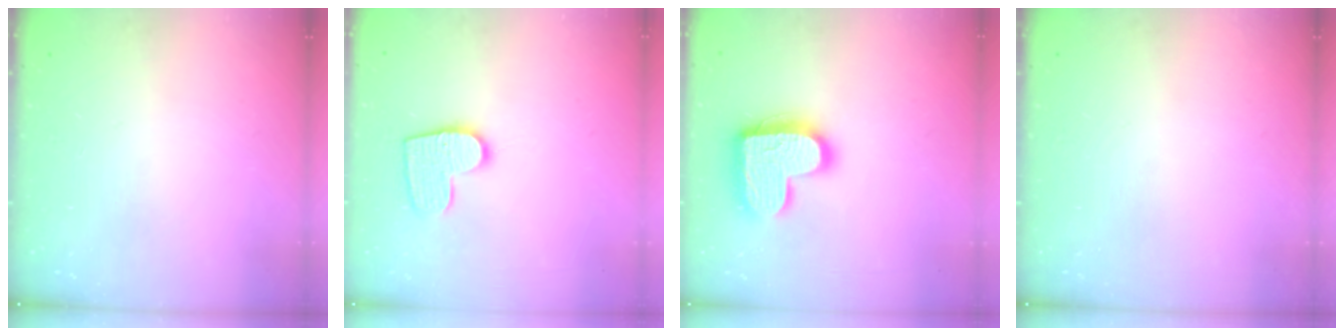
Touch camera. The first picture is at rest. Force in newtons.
{"total": 11.3, "press": 11.3, "slide": 0.7}
{"total": 17.3, "press": 17.3, "slide": 1.1}
{"total": 0.0}